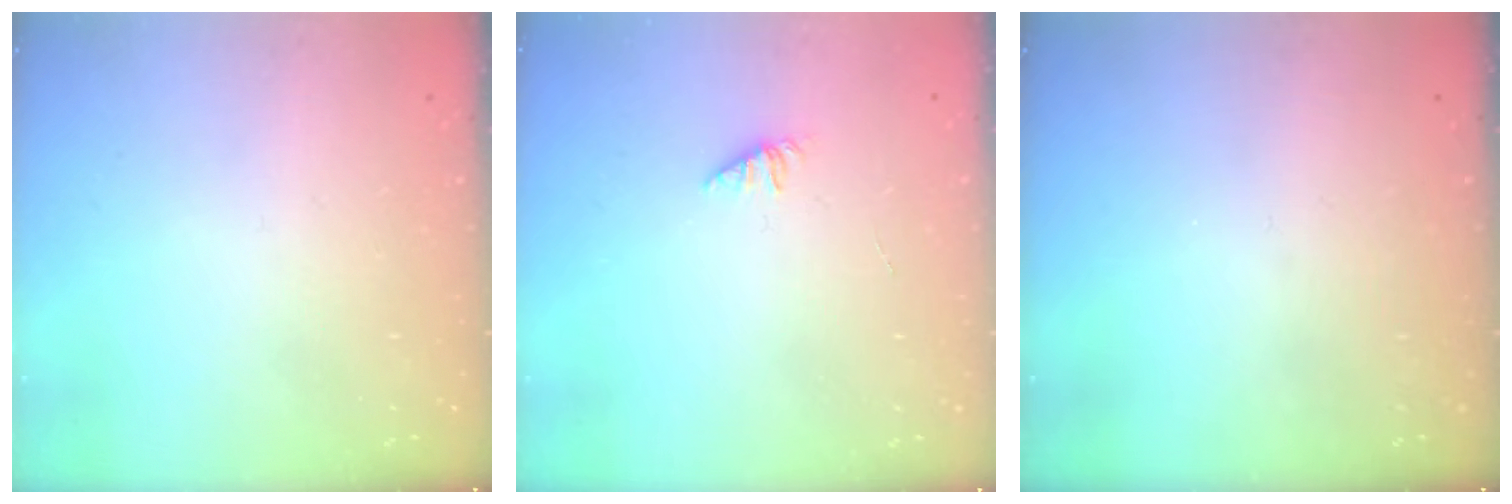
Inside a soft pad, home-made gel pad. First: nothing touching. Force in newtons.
{"total": 1.8, "press": 1.7, "slide": 0.4}
{"total": 0.0}